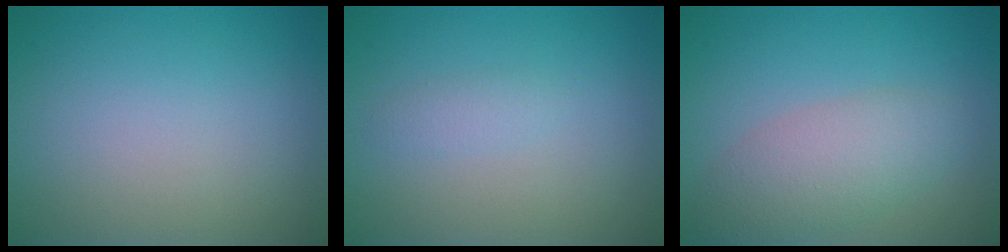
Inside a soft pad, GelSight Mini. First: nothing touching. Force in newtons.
{"total": 0.9, "press": 0.9, "slide": 0.0}
{"total": 4.0, "press": 4.0, "slide": 0.3}